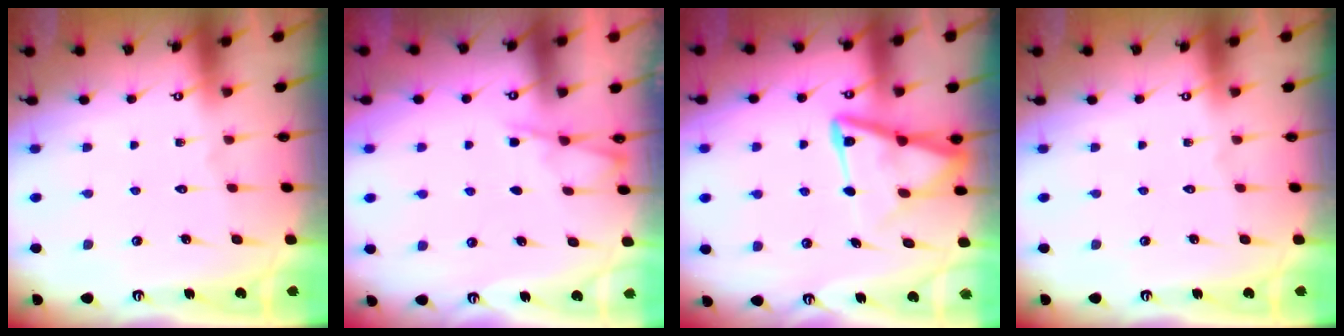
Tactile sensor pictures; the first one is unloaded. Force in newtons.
{"total": 3.6, "press": 3.6, "slide": 0.6}
{"total": 11.6, "press": 11.5, "slide": 1.3}
{"total": 0.0}